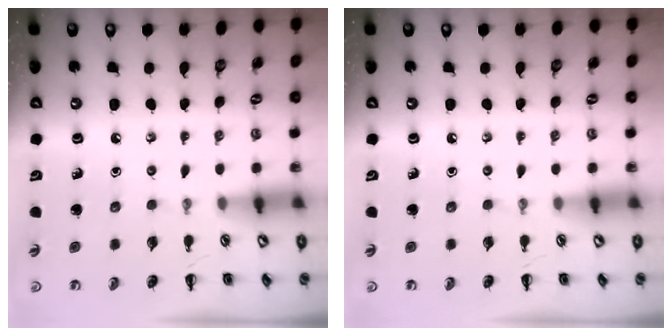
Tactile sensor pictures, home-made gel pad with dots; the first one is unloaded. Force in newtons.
{"total": 0.0}